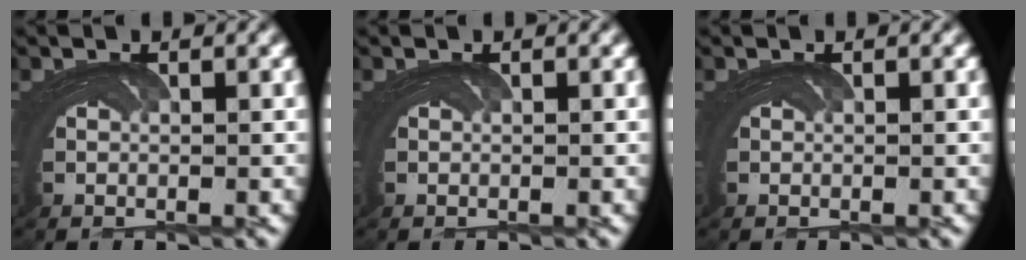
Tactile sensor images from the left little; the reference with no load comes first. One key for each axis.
{"total": 0.0}
{"total": 0.0}